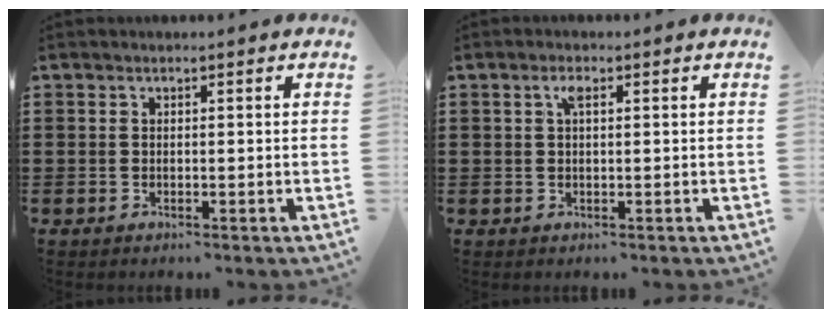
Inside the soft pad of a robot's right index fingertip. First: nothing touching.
{"total": 1.8, "force": [0.6, 0.6, 1.6], "torque": [-0.034, 0.007, 0.008]}